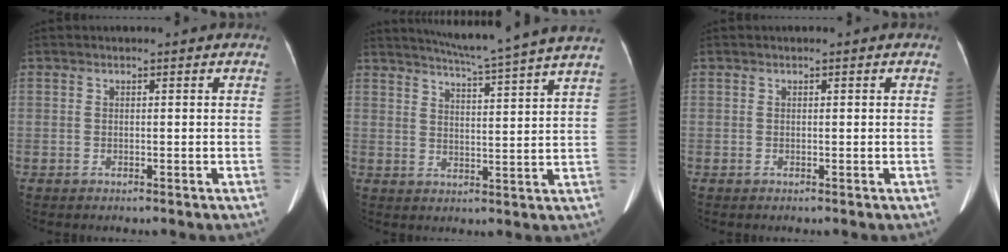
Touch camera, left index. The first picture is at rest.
{"total": 15.6, "force": [13.8, -2.0, 7.1], "torque": [-0.120, -0.027, 0.174]}
{"total": 0.0}